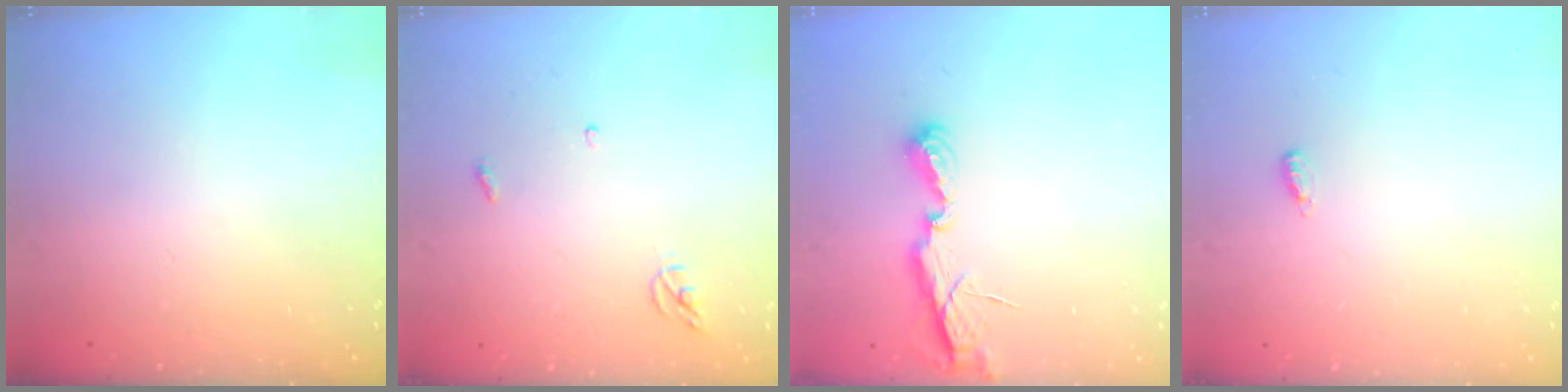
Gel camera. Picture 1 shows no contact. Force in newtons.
{"total": 3.6, "press": 3.6, "slide": 0.3}
{"total": 6.9, "press": 6.9, "slide": 0.1}
{"total": 7.1, "press": 3.0, "slide": 6.4}